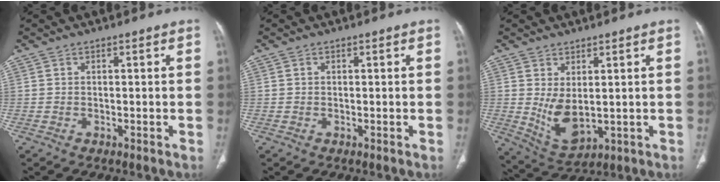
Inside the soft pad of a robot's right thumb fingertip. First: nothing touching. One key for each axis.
{"total": 0.0}
{"total": 5.8, "fx": 0.4, "fy": 2.8, "fz": 5.0, "tx": -0.092, "ty": -0.016, "tz": 0.025}